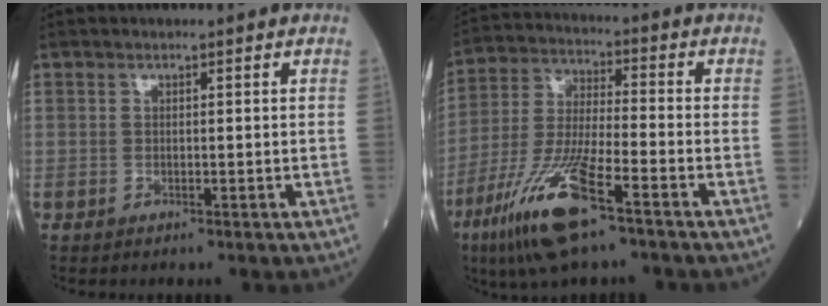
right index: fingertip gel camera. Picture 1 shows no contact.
{"total": 13.5, "force": [-7.7, 1.7, 11.0], "torque": [-0.232, -0.028, -0.146]}